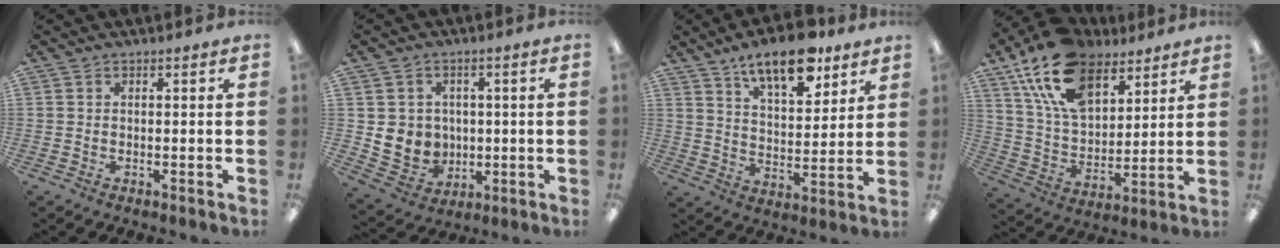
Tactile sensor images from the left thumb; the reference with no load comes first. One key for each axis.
{"total": 6.6, "fx": 1.5, "fy": 6.4, "fz": 0.3, "tx": -0.016, "ty": -0.006, "tz": 0.039}
{"total": 14.0, "fx": 10.1, "fy": 5.6, "fz": 8.0, "tx": -0.114, "ty": -0.050, "tz": 0.172}
{"total": 19.2, "fx": 12.3, "fy": 10.4, "fz": 10.5, "tx": -0.204, "ty": -0.045, "tz": 0.228}